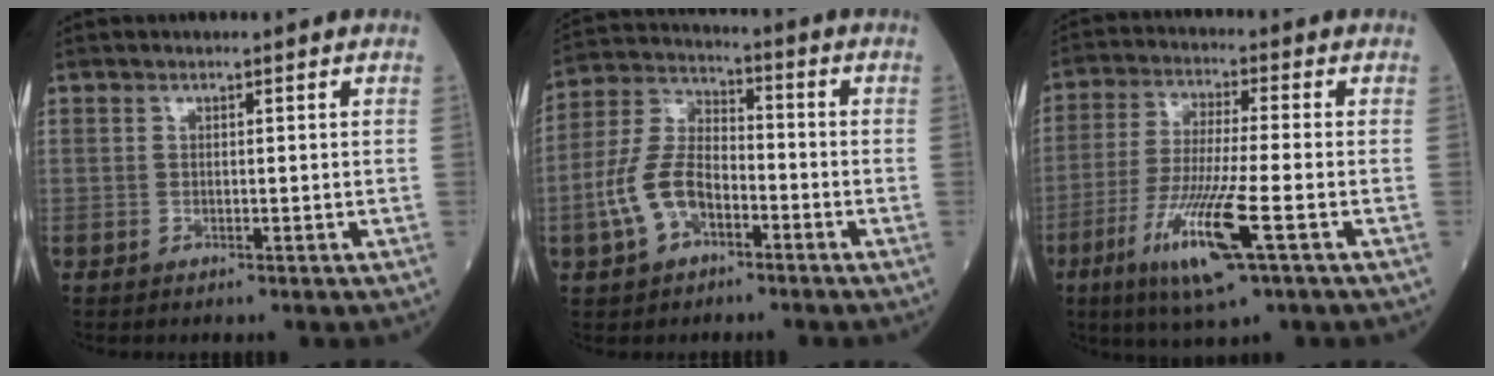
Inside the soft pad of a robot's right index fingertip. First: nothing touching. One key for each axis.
{"total": 9.9, "fx": -4.0, "fy": 5.6, "fz": 7.1, "tx": -0.168, "ty": 0.019, "tz": -0.079}
{"total": 11.2, "fx": -4.7, "fy": -0.3, "fz": 10.2, "tx": -0.211, "ty": -0.028, "tz": -0.090}